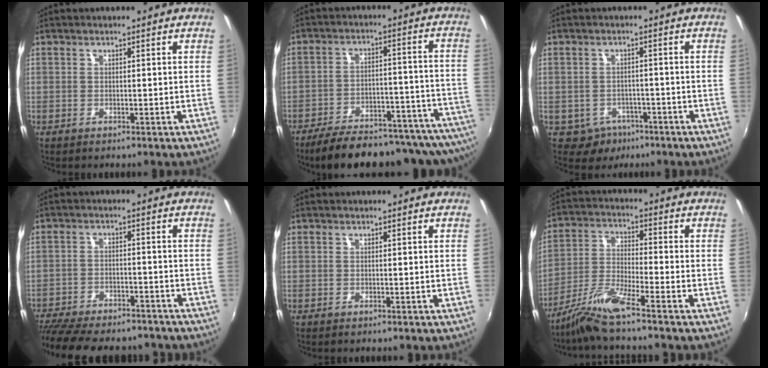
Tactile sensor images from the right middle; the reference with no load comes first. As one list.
[{"total": 26.8, "force": [-24.2, 4.8, 10.6], "torque": [-0.158, -0.019, -0.312]}, {"total": 4.7, "force": [-2.7, 3.7, 0.9], "torque": [-0.029, 0.003, -0.033]}, {"total": 19.0, "force": [-16.0, 6.1, 8.2], "torque": [-0.182, -0.027, -0.233]}, {"total": 0.0}, {"total": 7.5, "force": [-6.1, -1.2, 4.2], "torque": [-0.091, -0.003, -0.122]}]